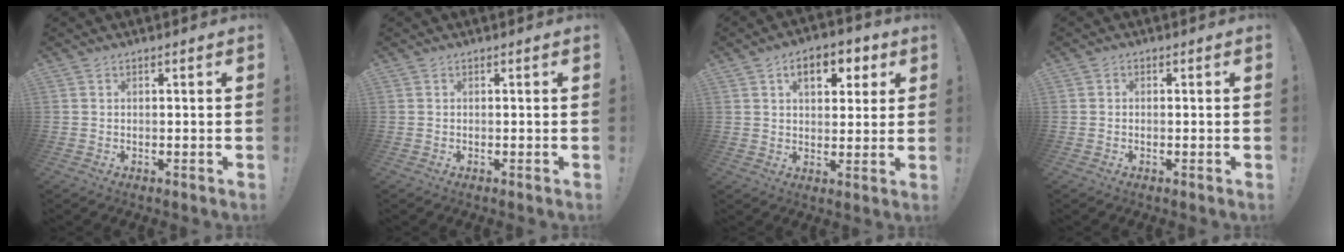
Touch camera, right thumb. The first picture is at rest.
{"total": 0.0}
{"total": 9.4, "force": [3.8, 5.7, 6.4], "torque": [-0.088, -0.003, 0.064]}
{"total": 0.7, "force": [-0.3, 0.6, 0.1], "torque": [-0.001, 0.003, -0.005]}